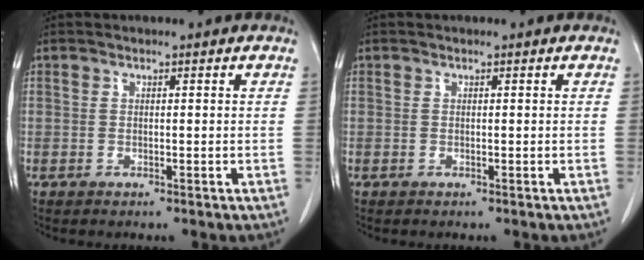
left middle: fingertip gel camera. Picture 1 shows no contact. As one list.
[{"total": 0.0}]